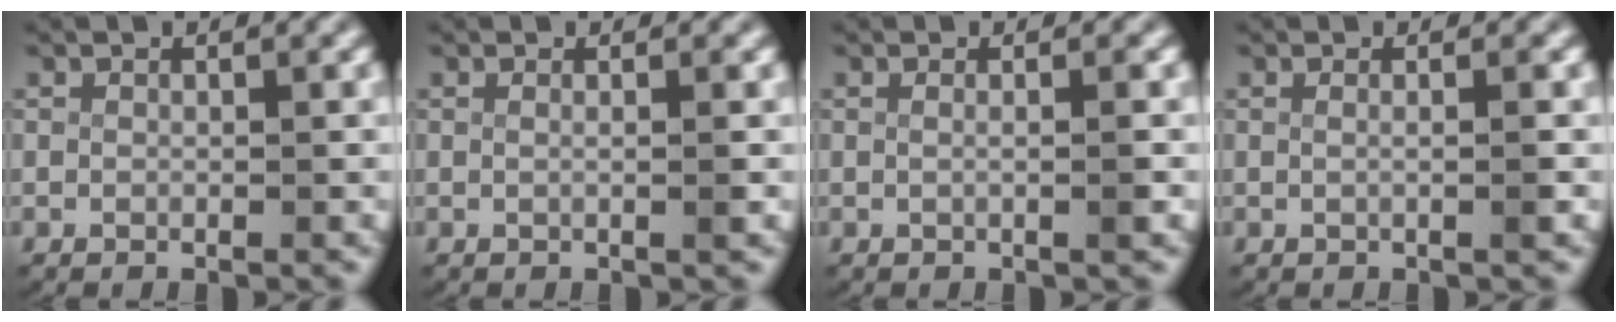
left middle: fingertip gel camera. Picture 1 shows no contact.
{"total": 1.1, "force": [0.0, -0.3, 1.0], "torque": [-0.018, -0.002, -0.001]}
{"total": 1.3, "force": [-0.2, -0.2, 1.3], "torque": [-0.023, -0.001, -0.005]}
{"total": 1.3, "force": [-0.2, -0.3, 1.3], "torque": [-0.022, -0.001, -0.004]}